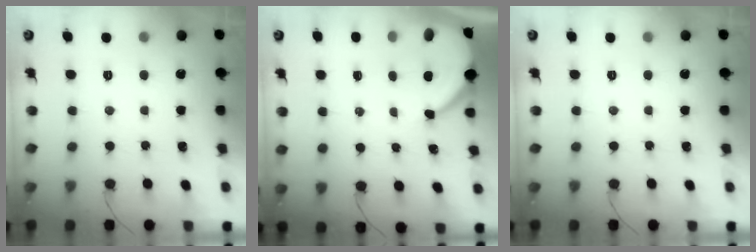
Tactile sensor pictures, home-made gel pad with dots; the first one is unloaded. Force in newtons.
{"total": 6.4, "press": 6.3, "slide": 0.7}
{"total": 0.0}